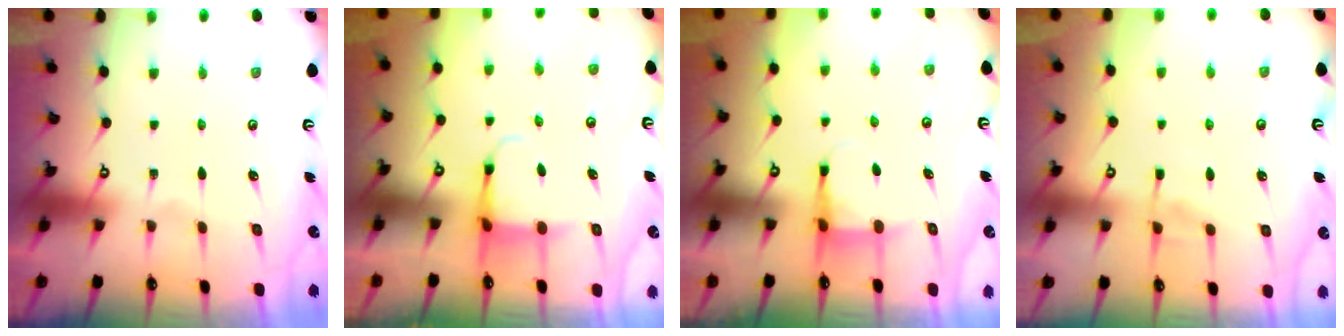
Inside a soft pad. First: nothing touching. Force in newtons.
{"total": 3.9, "press": 3.8, "slide": 1.1}
{"total": 4.3, "press": 4.2, "slide": 0.7}
{"total": 4.0, "press": 3.9, "slide": 0.5}